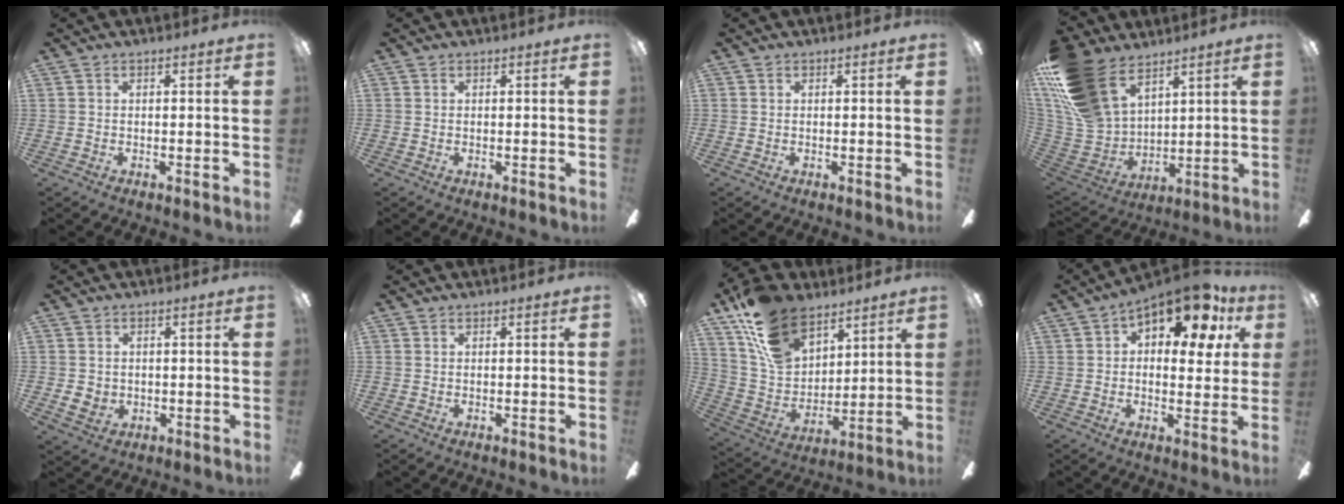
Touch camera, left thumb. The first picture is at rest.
{"total": 0.0}
{"total": 0.0}
{"total": 22.3, "force": [13.5, 12.8, 12.4], "torque": [-0.285, -0.062, 0.255]}
{"total": 3.4, "force": [0.0, 3.2, 1.2], "torque": [-0.015, 0.000, 0.002]}
{"total": 0.0}
{"total": 18.3, "force": [12.7, 10.3, 8.3], "torque": [-0.181, -0.054, 0.243]}
{"total": 14.4, "force": [8.3, 7.0, 9.5], "torque": [-0.120, -0.045, 0.137]}